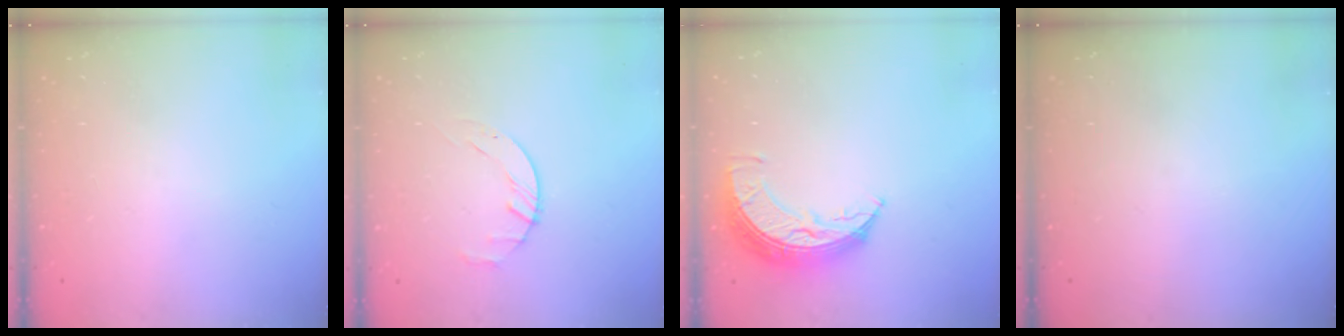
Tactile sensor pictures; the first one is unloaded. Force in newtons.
{"total": 1.8, "press": 1.7, "slide": 0.3}
{"total": 8.4, "press": 8.4, "slide": 0.7}
{"total": 0.0}